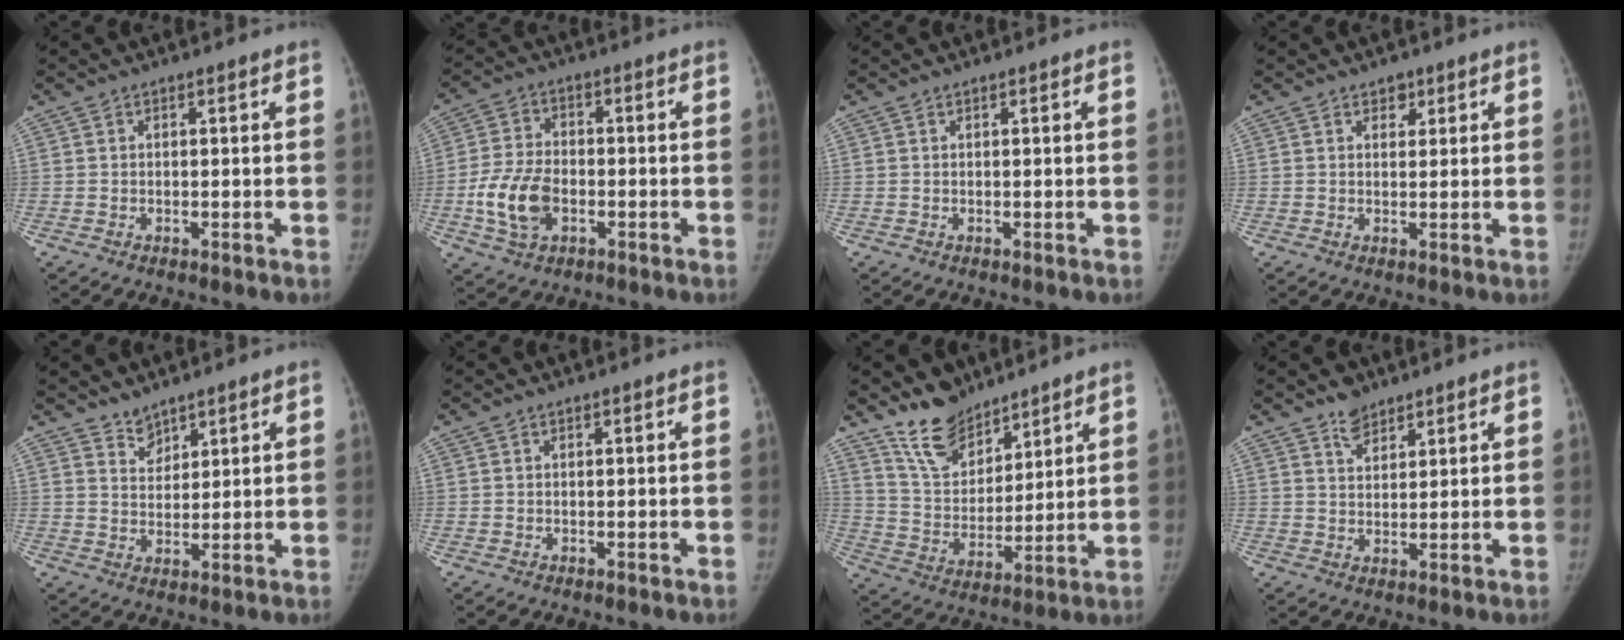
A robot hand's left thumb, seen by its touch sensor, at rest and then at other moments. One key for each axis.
{"total": 9.8, "fx": -2.9, "fy": 6.2, "fz": 7.0, "tx": -0.136, "ty": 0.011, "tz": -0.053}
{"total": 0.0}
{"total": 2.1, "fx": 1.4, "fy": 1.5, "fz": 0.7, "tx": 0.006, "ty": -0.007, "tz": 0.017}
{"total": 3.5, "fx": 3.1, "fy": 1.7, "fz": 0.4, "tx": 0.014, "ty": -0.027, "tz": 0.056}
{"total": 0.0}
{"total": 11.2, "fx": 9.2, "fy": 5.5, "fz": 3.5, "tx": -0.032, "ty": -0.065, "tz": 0.183}
{"total": 3.8, "fx": 3.0, "fy": 2.1, "fz": 1.1, "tx": 0.001, "ty": -0.022, "tz": 0.055}